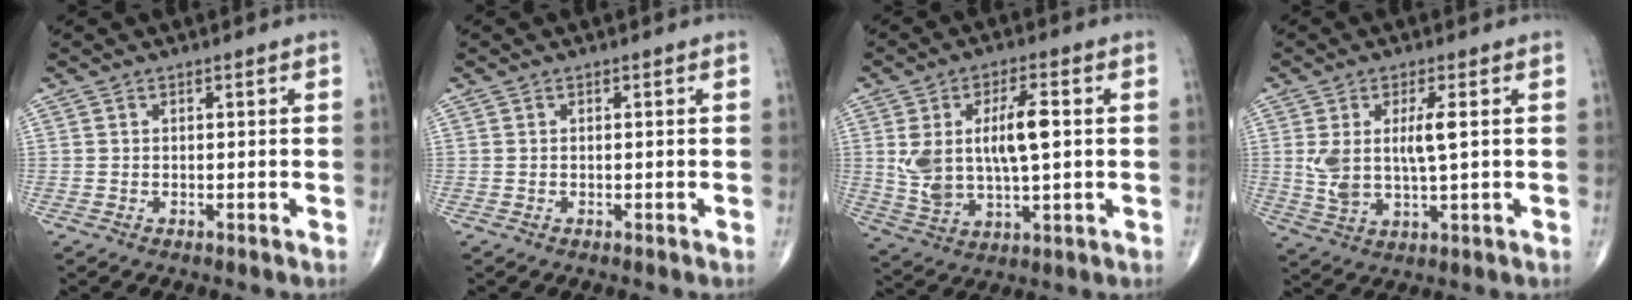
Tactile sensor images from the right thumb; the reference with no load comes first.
{"total": 0.0}
{"total": 13.3, "force": [1.9, 6.0, 11.8], "torque": [-0.220, 0.004, 0.043]}
{"total": 8.4, "force": [1.5, 2.8, 7.8], "torque": [-0.164, -0.008, 0.035]}